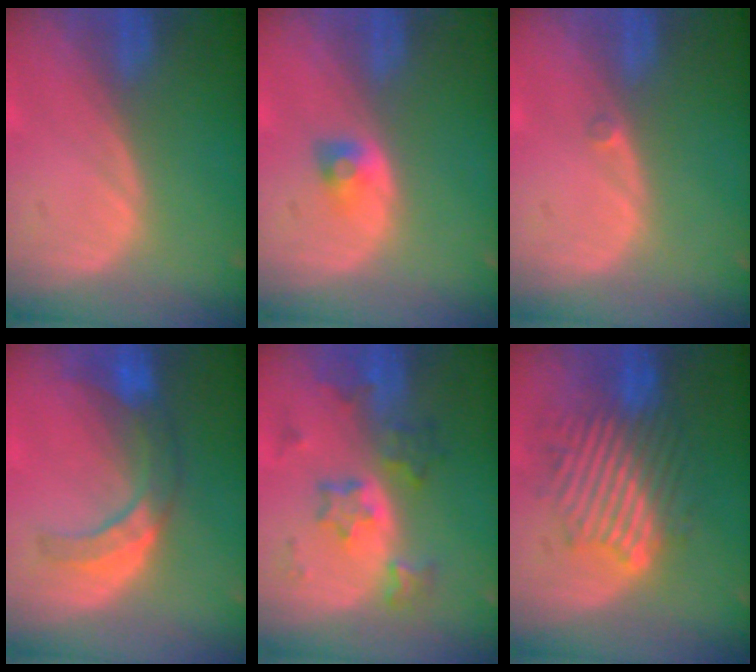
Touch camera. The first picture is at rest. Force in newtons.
{"total": 2.3, "press": 2.2, "slide": 0.5}
{"total": 0.7, "press": 0.6, "slide": 0.3}
{"total": 7.3, "press": 6.8, "slide": 2.7}
{"total": 6.7, "press": 6.6, "slide": 1.1}
{"total": 9.3, "press": 9.3, "slide": 0.9}